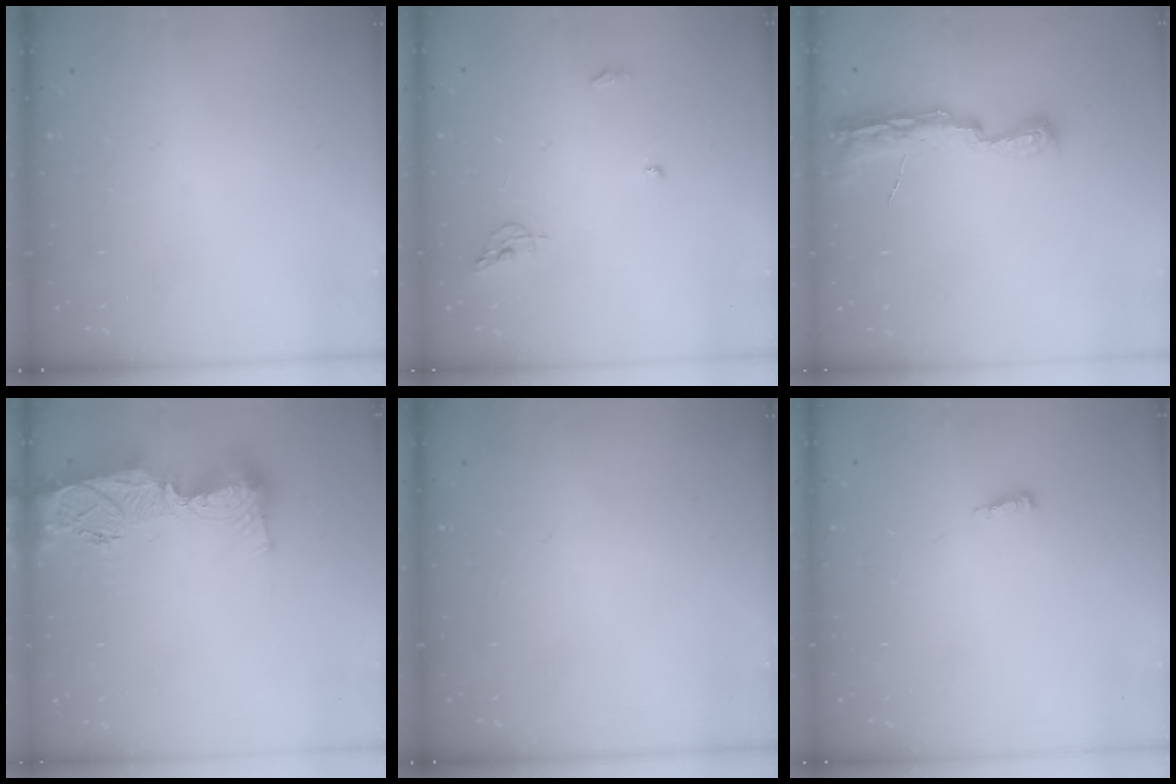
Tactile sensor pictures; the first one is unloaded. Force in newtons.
{"total": 6.5, "press": 6.5, "slide": 0.5}
{"total": 8.5, "press": 8.5, "slide": 1.2}
{"total": 18.5, "press": 18.4, "slide": 1.7}
{"total": 0.0}
{"total": 3.9, "press": 3.6, "slide": 1.5}